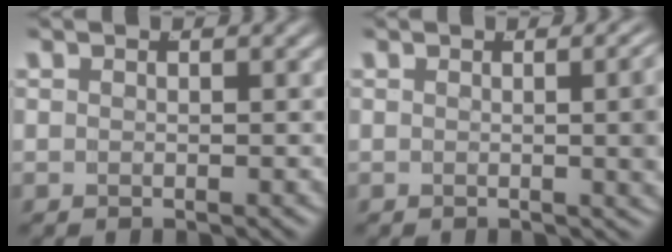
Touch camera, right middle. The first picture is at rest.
{"total": 4.2, "force": [0.5, 1.2, 4.0], "torque": [-0.021, 0.015, -0.003]}